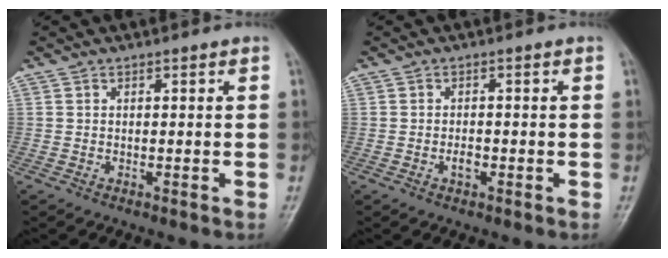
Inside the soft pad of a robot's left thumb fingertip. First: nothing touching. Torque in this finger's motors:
{"motor_torque": [-0.19, 0.22, 0.32, 0.12, 0.00]}